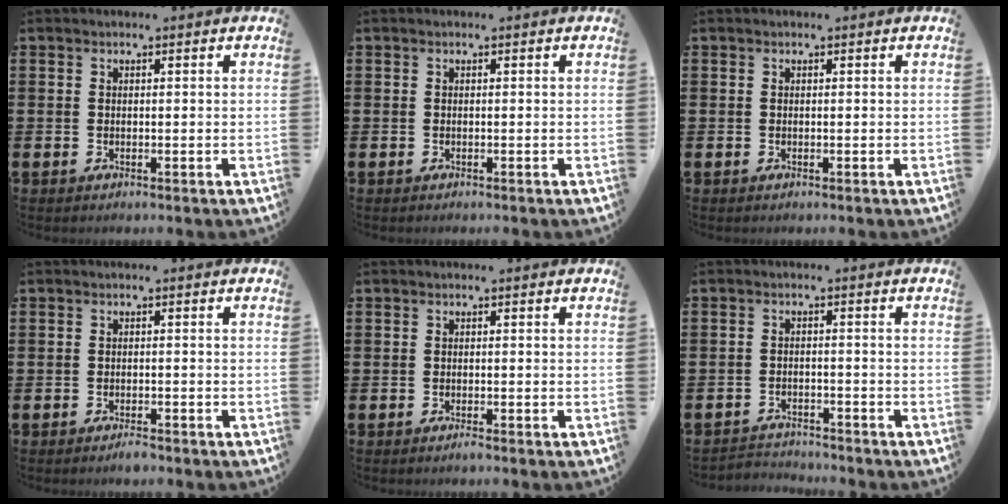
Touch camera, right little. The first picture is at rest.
{"total": 0.0}
{"total": 0.0}
{"total": 1.0, "force": [-1.0, 0.2, 0.3], "torque": [-0.007, 0.000, -0.020]}
{"total": 0.6, "force": [-0.5, 0.0, 0.4], "torque": [-0.009, -0.003, -0.008]}
{"total": 2.3, "force": [-2.3, 0.2, -0.3], "torque": [-0.002, 0.000, -0.050]}